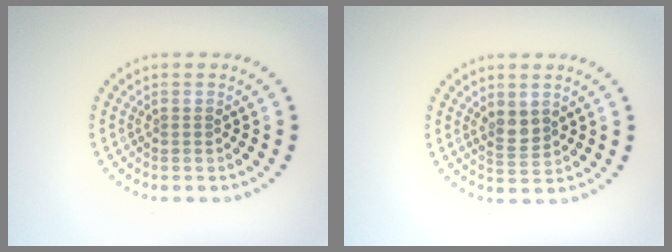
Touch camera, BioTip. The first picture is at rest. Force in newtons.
{"total": 2.0, "press": 1.8, "slide": 0.8}